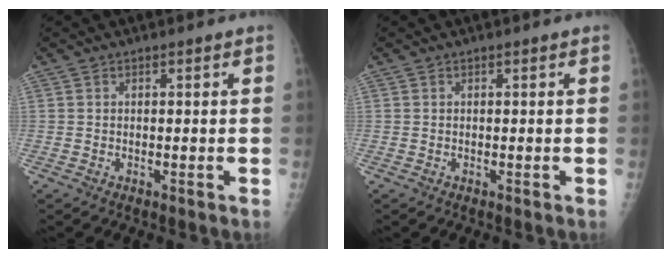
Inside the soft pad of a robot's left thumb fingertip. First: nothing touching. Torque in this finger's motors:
{"motor_torque": [-0.14, 0.11, -0.03, -0.02, 0.02]}